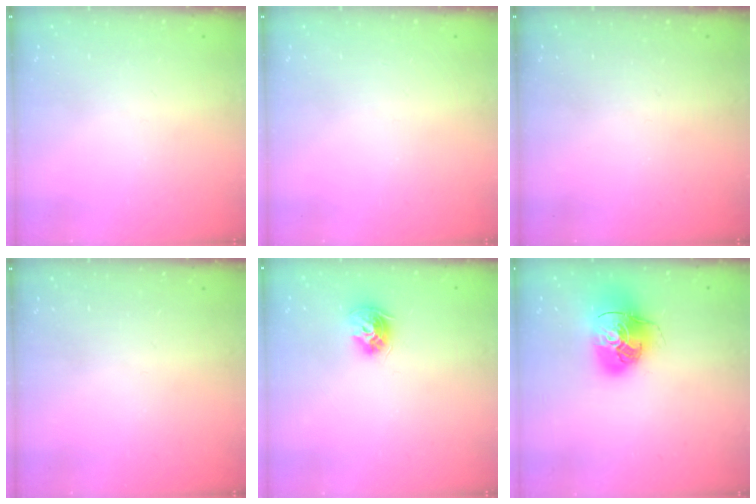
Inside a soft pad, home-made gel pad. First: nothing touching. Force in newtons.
{"total": 0.0}
{"total": 0.0}
{"total": 0.0}
{"total": 8.9, "press": 8.8, "slide": 1.2}
{"total": 16.4, "press": 16.2, "slide": 2.5}